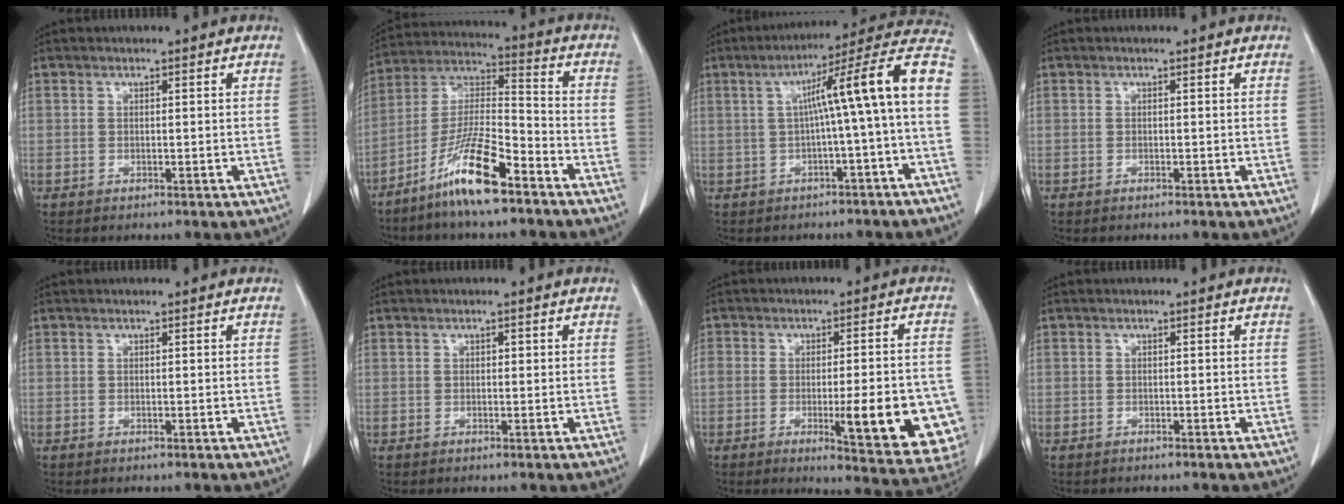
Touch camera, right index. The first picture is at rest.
{"total": 12.5, "force": [-8.2, 1.6, 9.3], "torque": [-0.186, -0.009, -0.158]}
{"total": 13.4, "force": [-0.2, -0.9, 13.4], "torque": [-0.182, 0.041, -0.010]}
{"total": 0.0}
{"total": 0.0}
{"total": 0.6, "force": [0.2, 0.3, 0.4], "torque": [-0.006, 0.001, 0.002]}
{"total": 17.2, "force": [-4.7, 5.3, 15.7], "torque": [-0.169, 0.016, -0.039]}
{"total": 0.7, "force": [-0.5, 0.5, -0.1], "torque": [-0.009, 0.002, -0.012]}